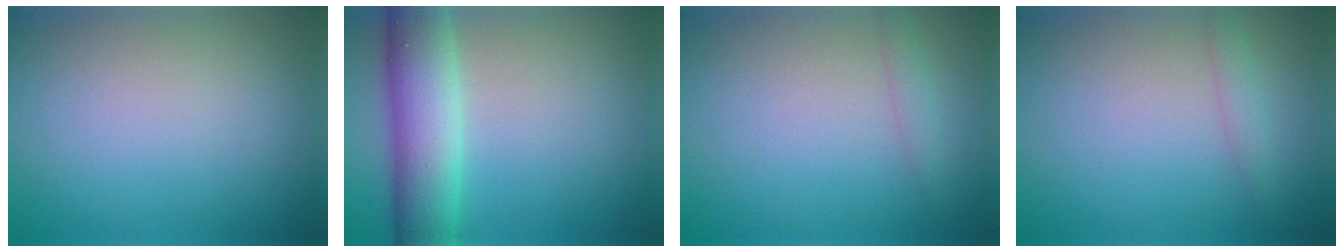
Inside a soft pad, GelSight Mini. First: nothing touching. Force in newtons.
{"total": 7.2, "press": 7.2, "slide": 0.4}
{"total": 1.2, "press": 1.2, "slide": 0.1}
{"total": 1.4, "press": 1.4, "slide": 0.1}